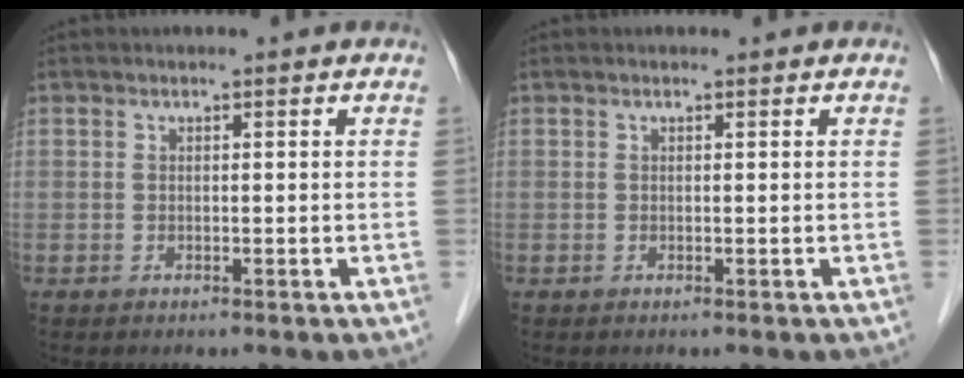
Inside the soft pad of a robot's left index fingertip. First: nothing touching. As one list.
[{"total": 0.0}]